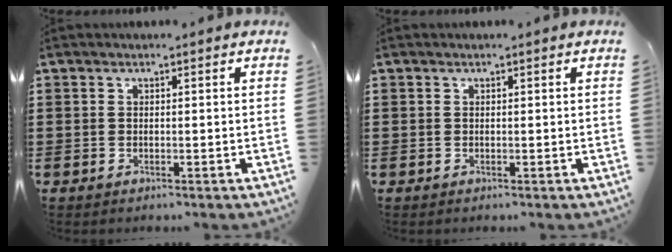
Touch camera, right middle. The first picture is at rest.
{"total": 0.0}